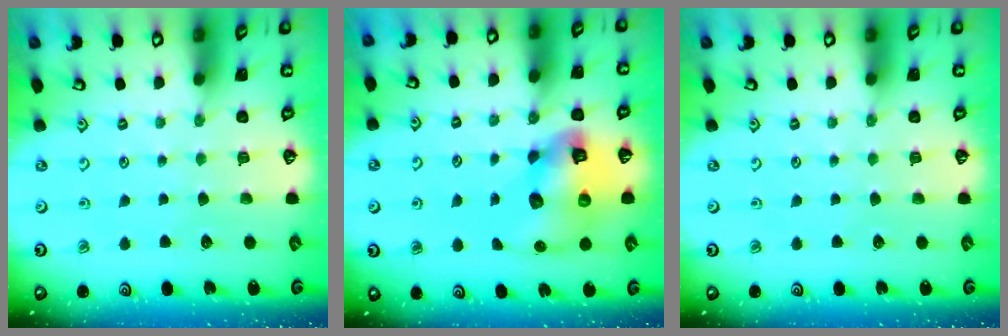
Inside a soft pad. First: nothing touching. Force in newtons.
{"total": 13.1, "press": 13.0, "slide": 2.0}
{"total": 0.0}